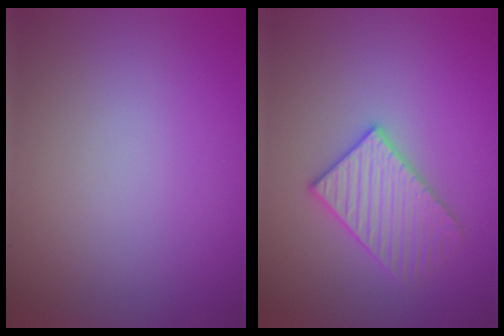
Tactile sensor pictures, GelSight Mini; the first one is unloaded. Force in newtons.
{"total": 3.2, "press": 3.2, "slide": 0.4}